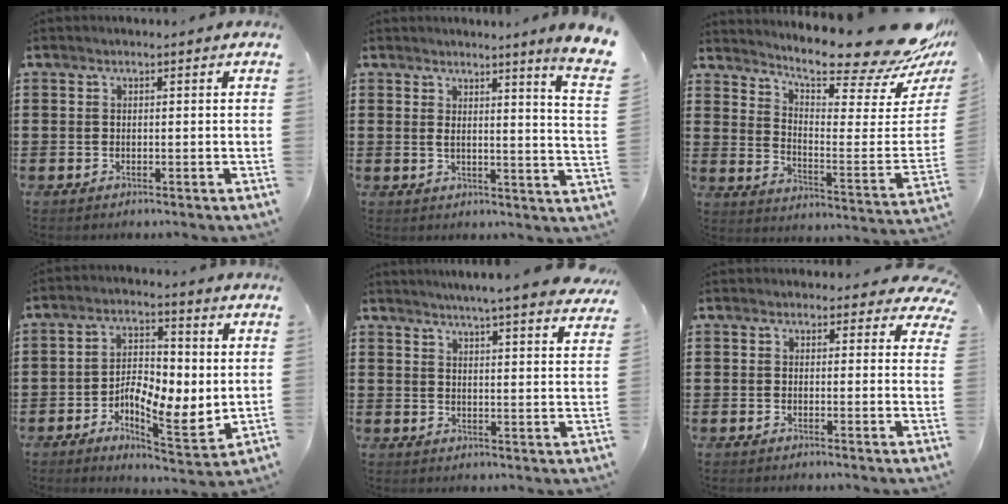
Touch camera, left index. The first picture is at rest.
{"total": 3.7, "force": [2.7, -1.1, 2.3], "torque": [-0.060, -0.028, 0.038]}
{"total": 13.5, "force": [11.5, 1.1, 6.9], "torque": [-0.120, -0.100, 0.189]}
{"total": 5.8, "force": [-0.7, 2.9, 5.0], "torque": [-0.087, -0.006, -0.018]}
{"total": 4.6, "force": [4.4, -0.5, 1.0], "torque": [-0.031, -0.028, 0.074]}
{"total": 2.2, "force": [2.0, 0.9, 0.3], "torque": [0.001, -0.007, 0.033]}